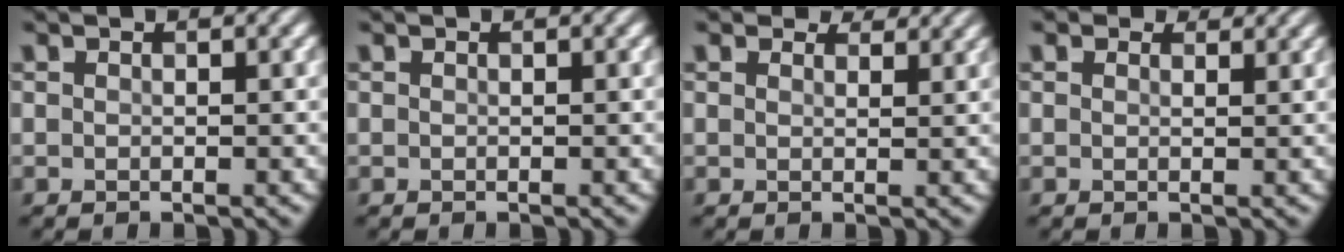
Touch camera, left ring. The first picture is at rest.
{"total": 0.0}
{"total": 2.5, "force": [2.3, 0.7, 0.6], "torque": [-0.018, 0.001, 0.025]}
{"total": 1.6, "force": [1.3, 0.7, 0.5], "torque": [-0.013, -0.005, 0.009]}